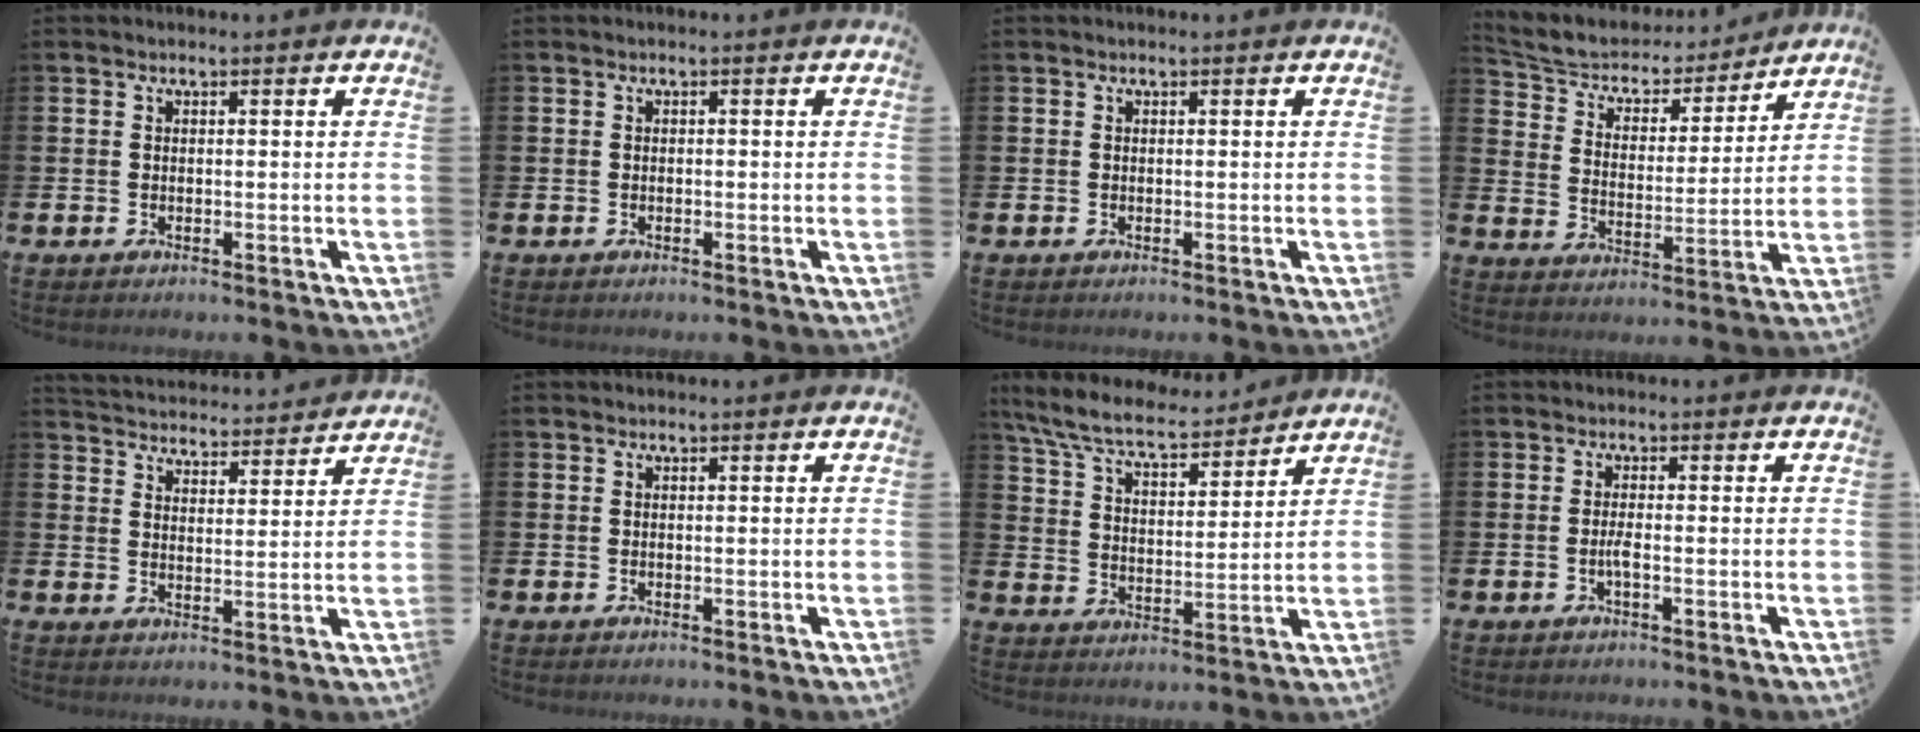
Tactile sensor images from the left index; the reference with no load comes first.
{"total": 0.0}
{"total": 0.0}
{"total": 6.3, "force": [5.8, 2.2, 0.9], "torque": [-0.051, -0.044, 0.096]}
{"total": 4.5, "force": [4.4, 0.7, -0.2], "torque": [-0.007, -0.040, 0.075]}
{"total": 0.0}
{"total": 8.0, "force": [7.3, 1.6, 2.9], "torque": [-0.093, -0.039, 0.130]}
{"total": 1.3, "force": [-0.5, 0.1, 1.2], "torque": [-0.024, -0.001, -0.009]}